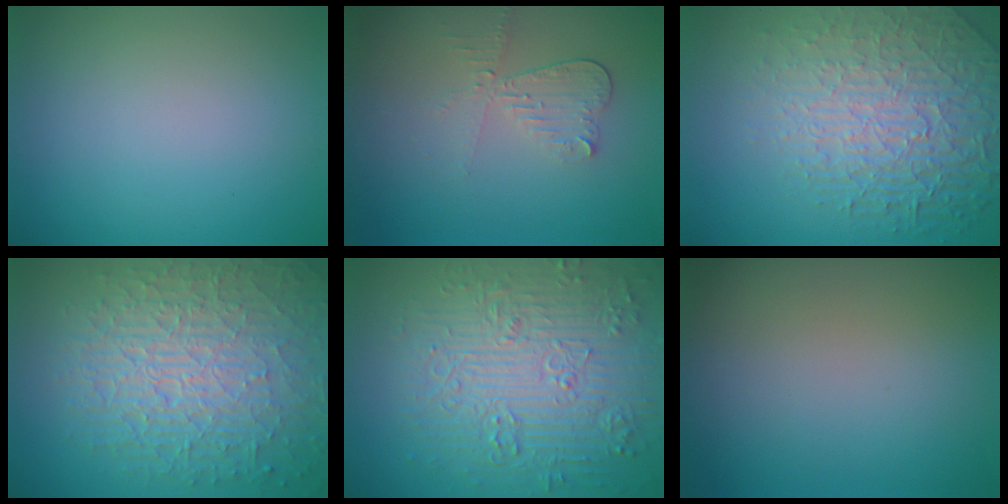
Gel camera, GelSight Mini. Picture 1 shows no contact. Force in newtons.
{"total": 2.5, "press": 2.3, "slide": 0.9}
{"total": 7.1, "press": 5.5, "slide": 4.4}
{"total": 10.1, "press": 6.6, "slide": 7.7}
{"total": 9.2, "press": 6.8, "slide": 6.2}
{"total": 0.0}